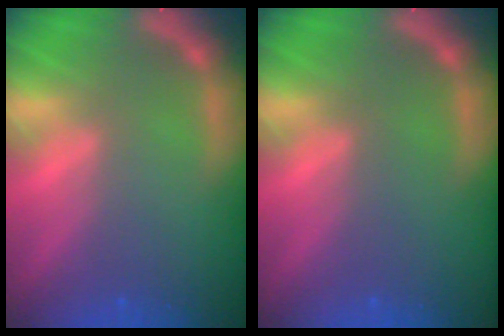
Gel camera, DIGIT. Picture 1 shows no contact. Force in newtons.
{"total": 0.0}